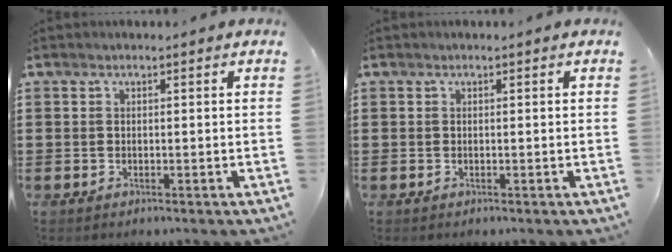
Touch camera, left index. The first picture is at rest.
{"total": 0.0}